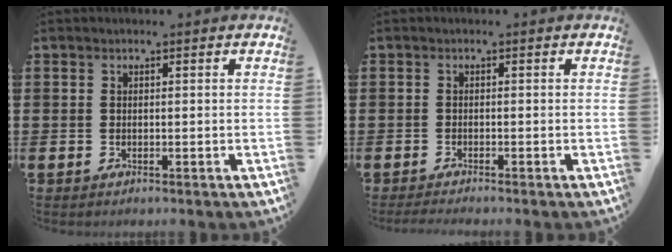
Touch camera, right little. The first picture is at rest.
{"total": 0.8, "force": [-0.7, 0.0, 0.4], "torque": [-0.007, -0.002, -0.014]}